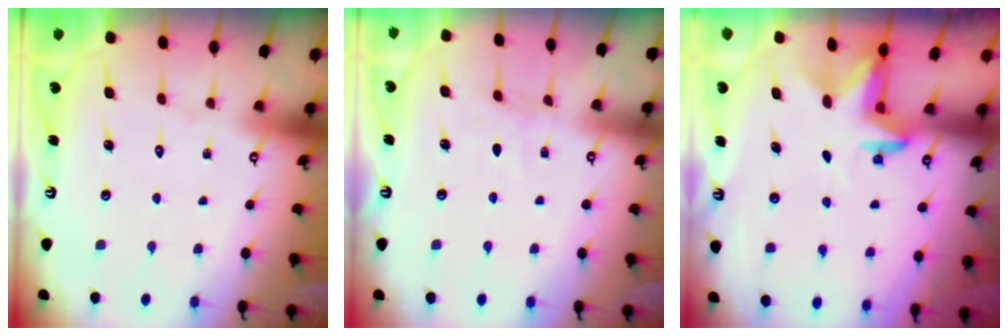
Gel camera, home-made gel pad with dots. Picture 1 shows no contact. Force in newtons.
{"total": 3.7, "press": 3.7, "slide": 0.5}
{"total": 3.0, "press": 2.9, "slide": 0.7}